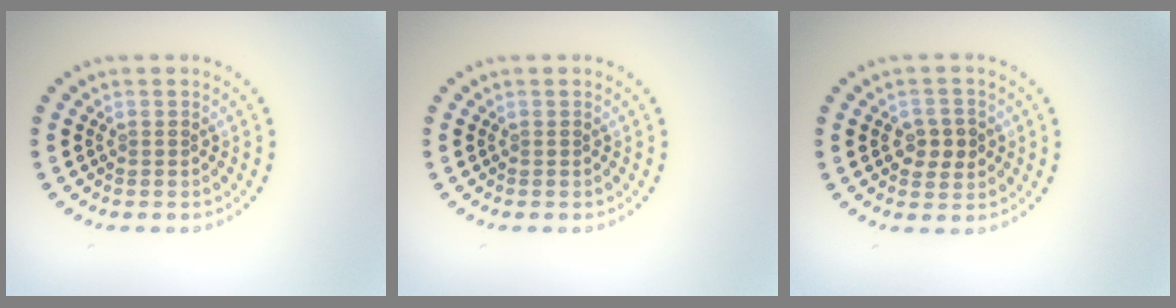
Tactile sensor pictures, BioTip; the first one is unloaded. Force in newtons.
{"total": 0.0}
{"total": 2.6, "press": 2.6, "slide": 0.2}